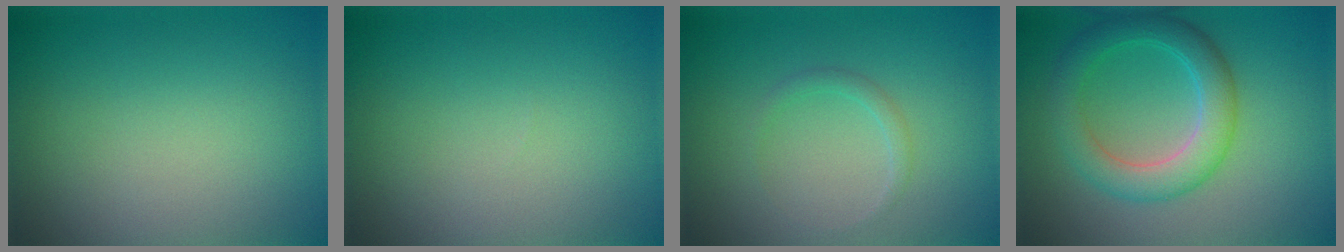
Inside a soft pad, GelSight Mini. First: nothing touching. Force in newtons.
{"total": 0.0}
{"total": 1.0, "press": 1.0, "slide": 0.0}
{"total": 4.7, "press": 4.7, "slide": 0.1}